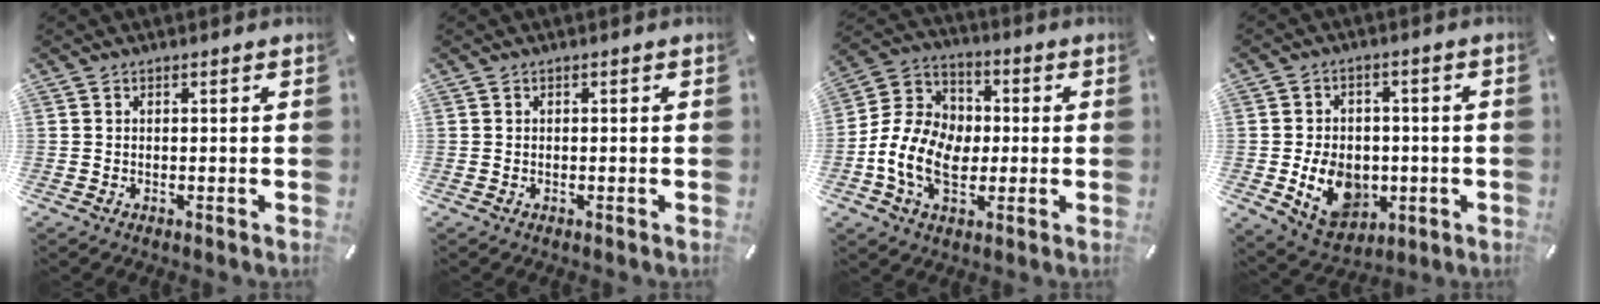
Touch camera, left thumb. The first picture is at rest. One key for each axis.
{"total": 0.0}
{"total": 13.1, "fx": -2.5, "fy": 10.0, "fz": 8.0, "tx": -0.189, "ty": 0.020, "tz": -0.041}
{"total": 12.4, "fx": -2.8, "fy": 9.6, "fz": 7.2, "tx": -0.126, "ty": 0.009, "tz": -0.046}